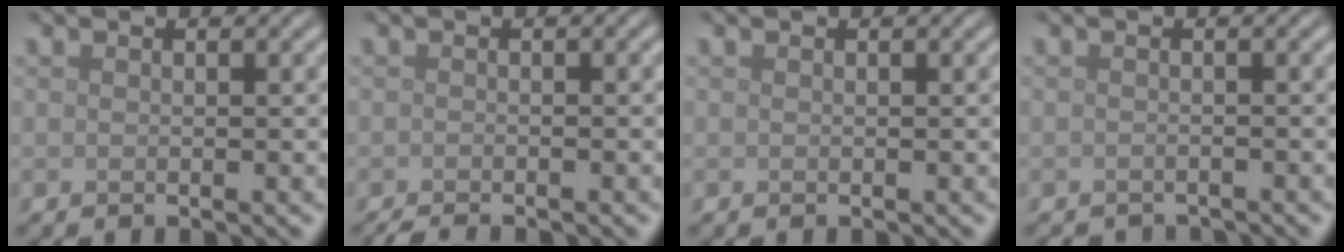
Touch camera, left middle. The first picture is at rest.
{"total": 1.9, "force": [-1.7, 0.2, 0.8], "torque": [-0.012, -0.003, -0.031]}
{"total": 0.0}
{"total": 2.0, "force": [-2.0, 0.1, 0.1], "torque": [0.003, -0.007, -0.027]}